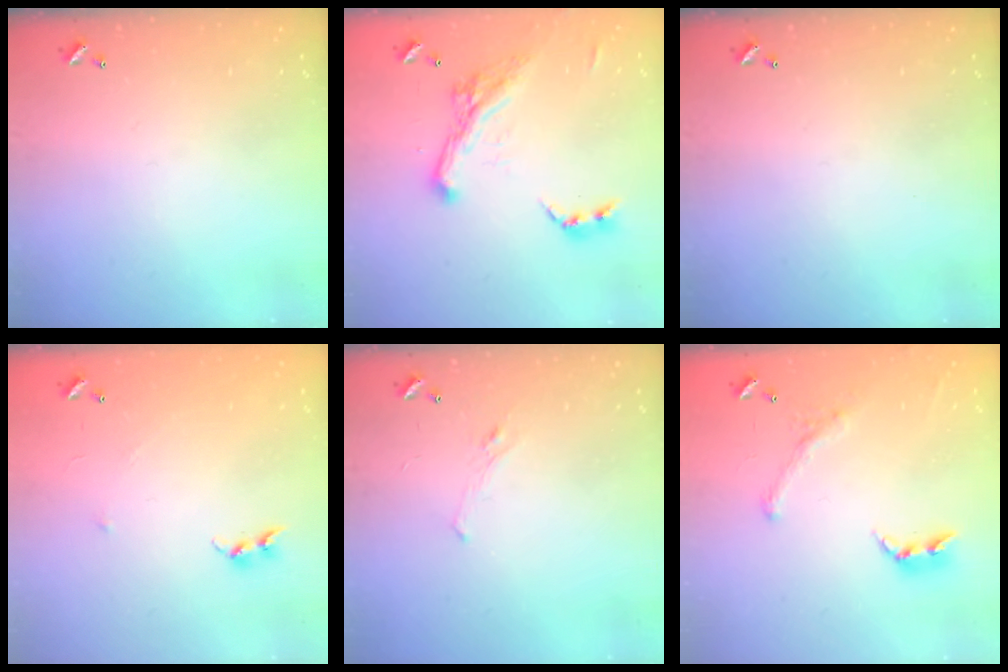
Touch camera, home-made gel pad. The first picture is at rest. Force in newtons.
{"total": 5.6, "press": 5.3, "slide": 1.6}
{"total": 0.0}
{"total": 6.4, "press": 6.4, "slide": 0.4}
{"total": 1.2, "press": 0.8, "slide": 0.9}
{"total": 1.2, "press": 0.5, "slide": 1.1}